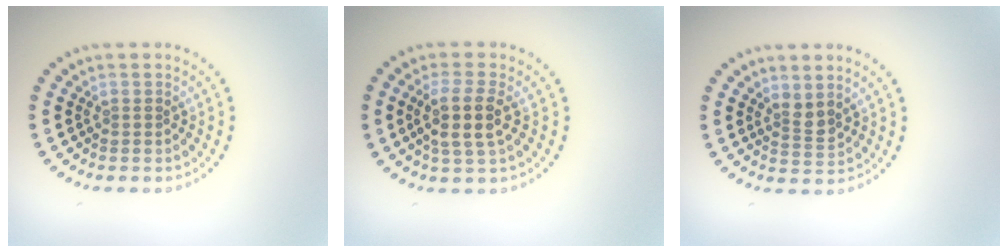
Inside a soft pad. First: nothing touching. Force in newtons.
{"total": 3.2, "press": 2.8, "slide": 1.5}
{"total": 1.7, "press": 1.3, "slide": 1.1}